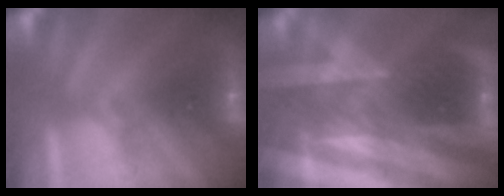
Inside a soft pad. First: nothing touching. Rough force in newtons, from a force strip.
{"total": 2.9}